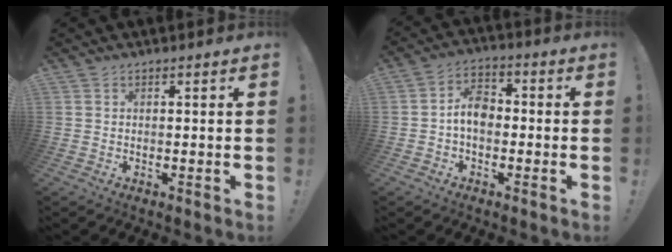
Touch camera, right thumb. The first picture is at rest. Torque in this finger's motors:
{"motor_torque": [1.09, 0.86, 0.26, -0.24, 0.01]}